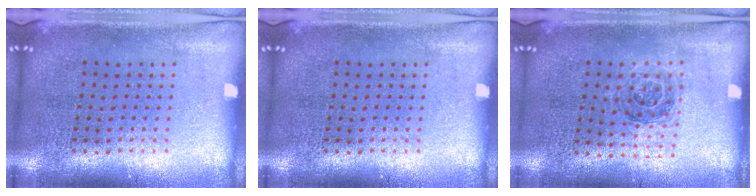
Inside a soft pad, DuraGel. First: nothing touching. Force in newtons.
{"total": 0.0}
{"total": 1.1, "press": 1.0, "slide": 0.3}